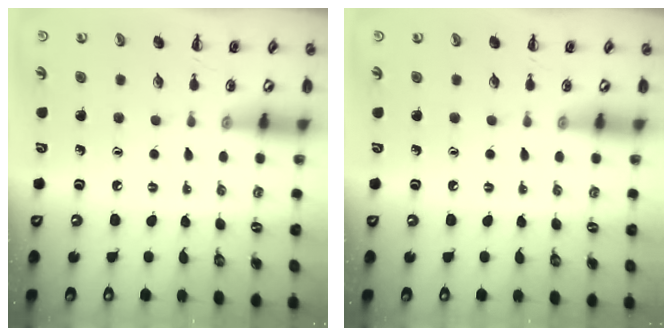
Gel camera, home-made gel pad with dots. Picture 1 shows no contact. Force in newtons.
{"total": 0.0}